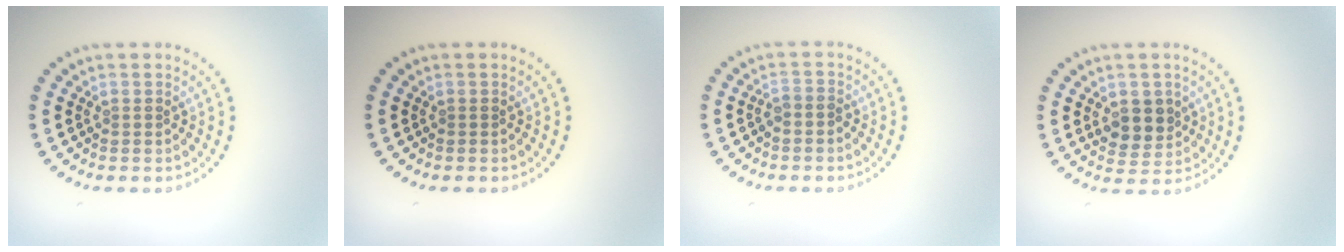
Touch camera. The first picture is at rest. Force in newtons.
{"total": 0.0}
{"total": 0.9, "press": 0.7, "slide": 0.6}
{"total": 2.9, "press": 2.8, "slide": 1.0}